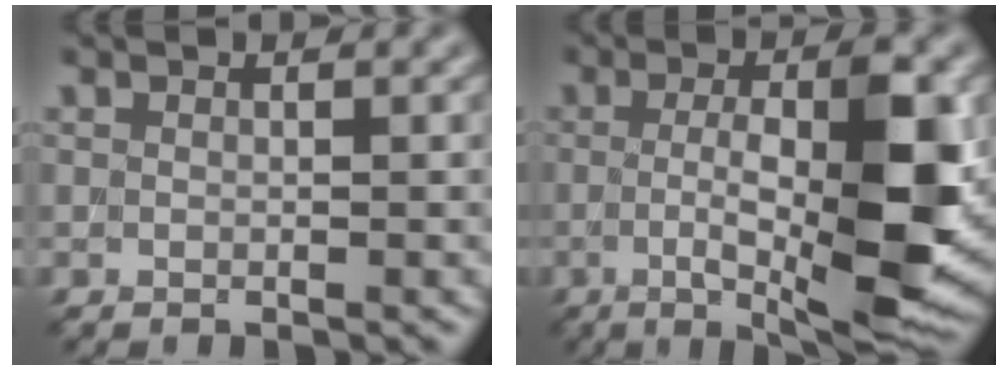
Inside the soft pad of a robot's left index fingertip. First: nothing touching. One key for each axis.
{"total": 10.5, "fx": -1.2, "fy": 2.5, "fz": 10.1, "tx": -0.158, "ty": -0.001, "tz": -0.020}